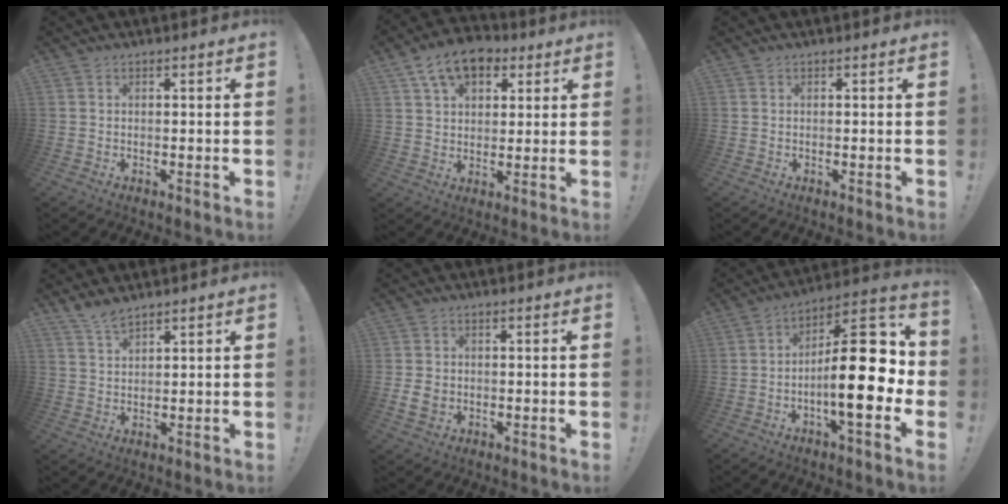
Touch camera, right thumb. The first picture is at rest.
{"total": 12.0, "force": [6.1, 7.9, 6.7], "torque": [-0.102, -0.020, 0.117]}
{"total": 0.0}
{"total": 4.2, "force": [3.7, 0.9, 1.7], "torque": [-0.023, -0.028, 0.066]}
{"total": 4.1, "force": [-0.4, 3.2, 2.4], "torque": [-0.030, 0.000, -0.007]}
{"total": 22.6, "force": [-2.2, 7.6, 21.2], "torque": [-0.326, 0.012, -0.032]}